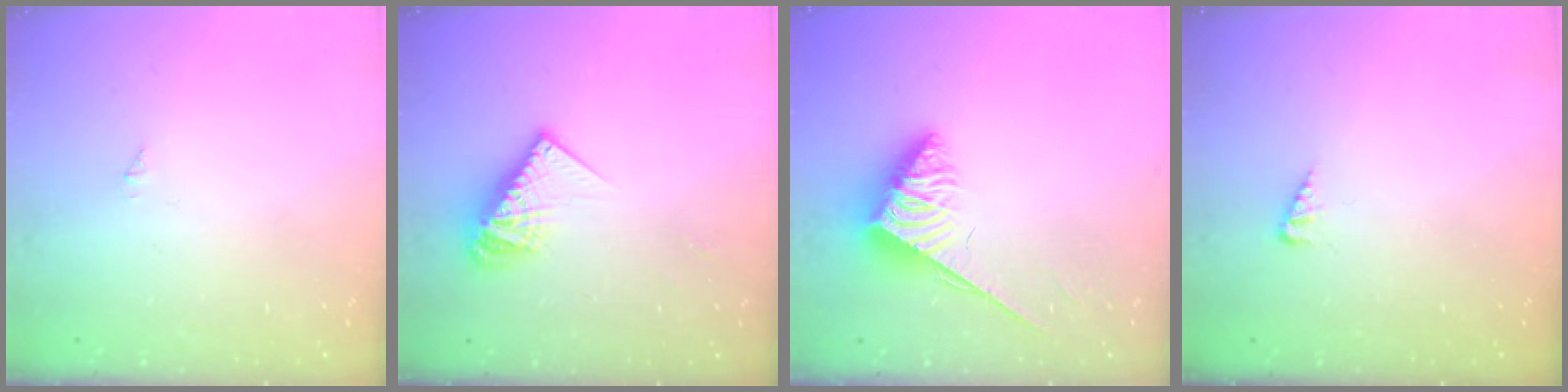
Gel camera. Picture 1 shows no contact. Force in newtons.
{"total": 10.8, "press": 10.8, "slide": 1.2}
{"total": 3.8, "press": 3.7, "slide": 0.6}
{"total": 2.9, "press": 2.9, "slide": 0.4}